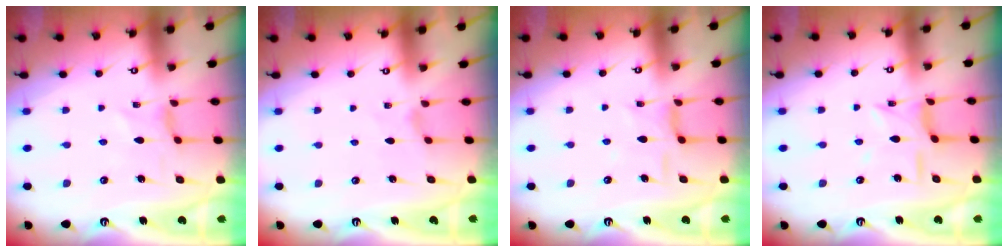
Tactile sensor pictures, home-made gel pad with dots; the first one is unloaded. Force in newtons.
{"total": 0.0}
{"total": 7.8, "press": 7.8, "slide": 0.5}
{"total": 6.7, "press": 6.7, "slide": 0.3}